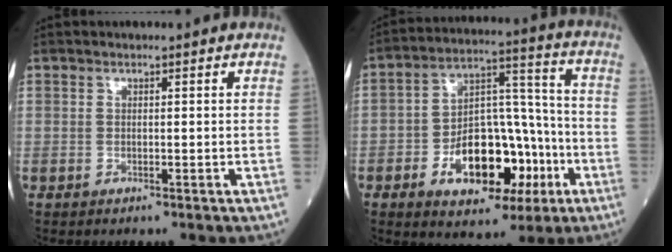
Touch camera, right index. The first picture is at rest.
{"total": 15.3, "force": [-5.7, 8.0, 11.8], "torque": [-0.197, 0.026, -0.080]}